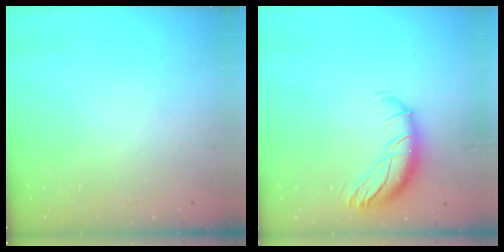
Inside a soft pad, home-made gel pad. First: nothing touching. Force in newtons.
{"total": 12.8, "press": 12.4, "slide": 2.9}